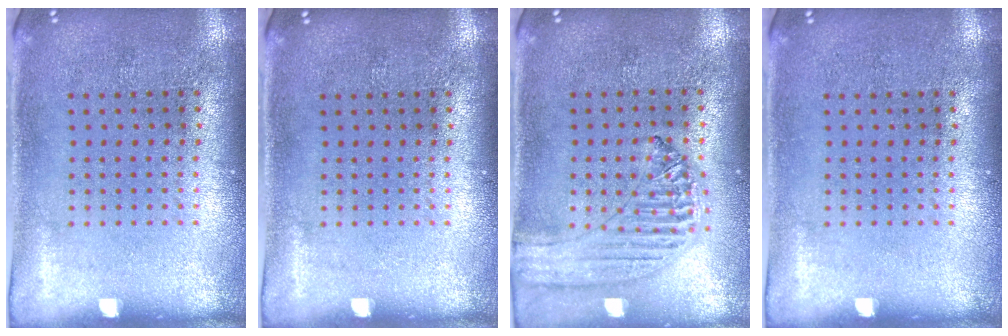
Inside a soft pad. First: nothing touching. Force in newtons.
{"total": 0.0}
{"total": 1.2, "press": 1.2, "slide": 0.1}
{"total": 0.0}